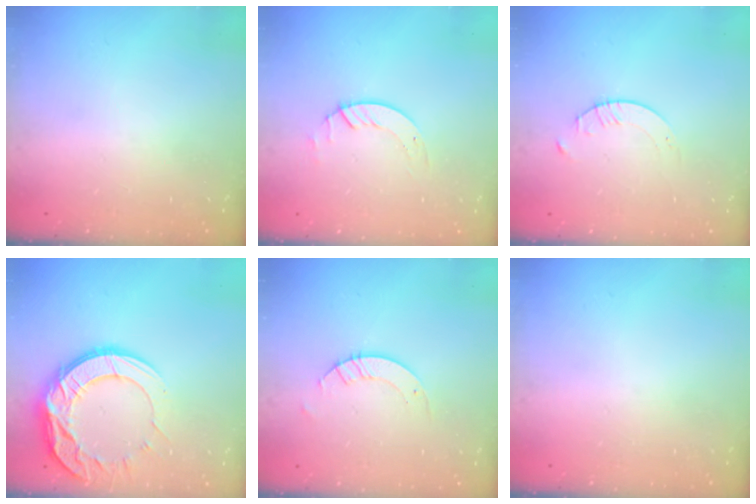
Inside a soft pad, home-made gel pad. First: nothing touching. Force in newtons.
{"total": 2.0, "press": 2.0, "slide": 0.2}
{"total": 1.6, "press": 1.6, "slide": 0.2}
{"total": 15.6, "press": 15.5, "slide": 1.1}
{"total": 3.2, "press": 3.2, "slide": 0.3}
{"total": 0.0}